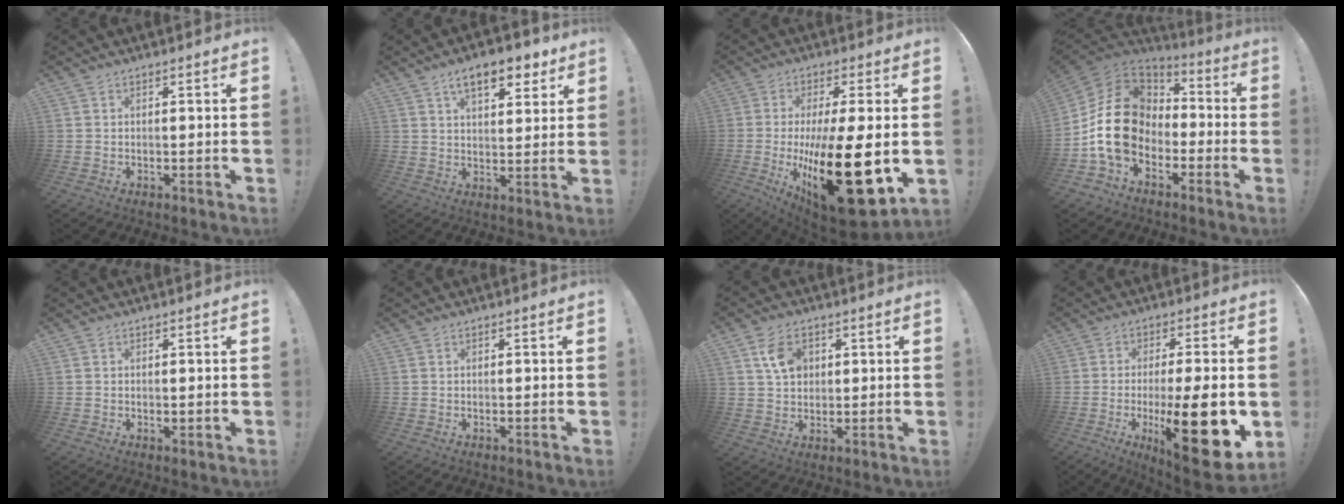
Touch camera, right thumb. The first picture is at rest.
{"total": 10.9, "force": [6.4, 4.8, 7.4], "torque": [-0.106, -0.025, 0.111]}
{"total": 26.6, "force": [-4.5, 8.6, 24.8], "torque": [-0.430, 0.000, -0.061]}
{"total": 19.4, "force": [-2.8, 14.5, 12.6], "torque": [-0.234, 0.029, -0.037]}
{"total": 0.5, "force": [0.2, 0.4, 0.3], "torque": [-0.003, 0.000, 0.003]}
{"total": 0.0}
{"total": 8.0, "force": [3.1, 5.8, 4.6], "torque": [-0.071, 0.000, 0.059]}
{"total": 21.4, "force": [-5.3, 5.4, 20.1], "torque": [-0.314, 0.013, -0.071]}